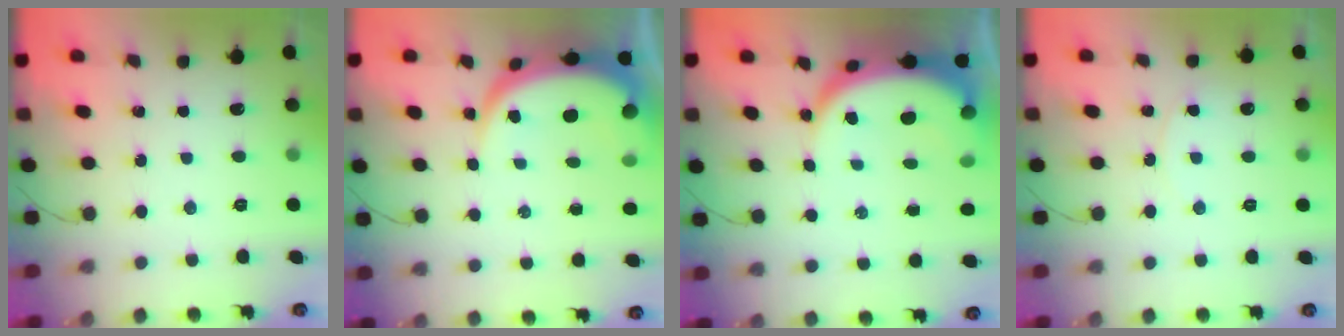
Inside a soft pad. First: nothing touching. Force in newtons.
{"total": 8.8, "press": 8.7, "slide": 0.8}
{"total": 10.4, "press": 10.3, "slide": 1.2}
{"total": 3.3, "press": 3.3, "slide": 0.5}